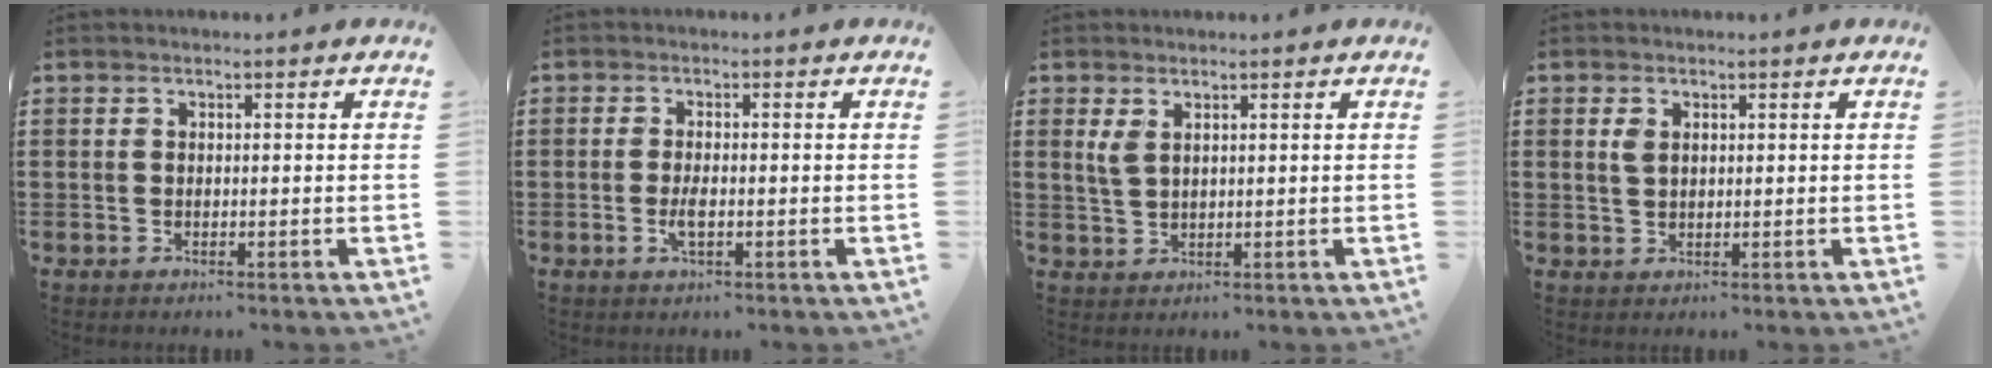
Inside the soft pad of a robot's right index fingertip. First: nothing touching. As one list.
[{"total": 2.5, "force": [-0.7, 0.6, 2.3], "torque": [-0.048, -0.005, -0.013]}, {"total": 2.4, "force": [1.4, 0.9, 1.7], "torque": [-0.037, 0.005, 0.024]}, {"total": 1.8, "force": [0.7, 1.0, 1.4], "torque": [-0.032, 0.004, 0.012]}]